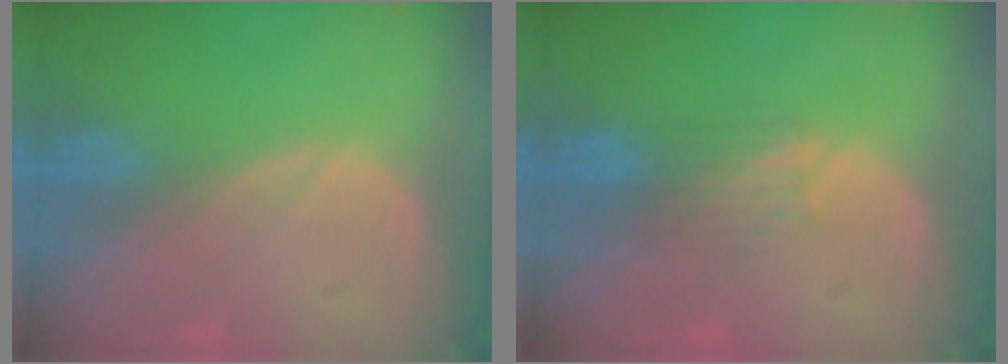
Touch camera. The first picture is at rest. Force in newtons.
{"total": 3.7, "press": 3.2, "slide": 1.8}